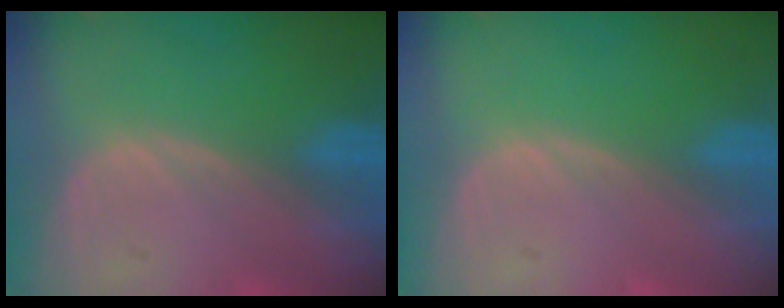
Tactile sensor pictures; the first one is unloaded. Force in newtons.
{"total": 0.0}